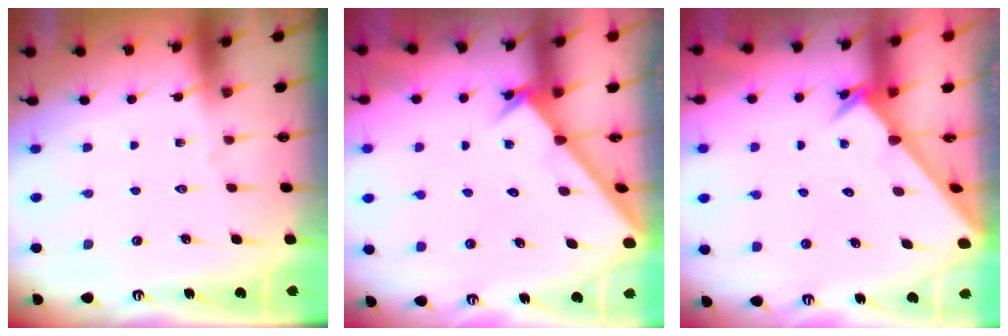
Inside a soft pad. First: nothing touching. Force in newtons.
{"total": 2.2, "press": 2.2, "slide": 0.2}
{"total": 2.6, "press": 2.6, "slide": 0.2}